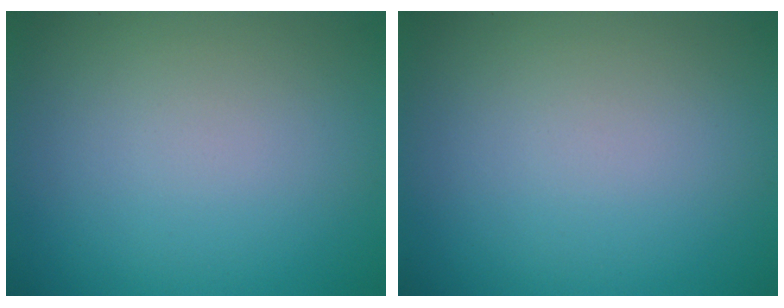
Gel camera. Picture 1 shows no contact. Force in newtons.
{"total": 0.0}